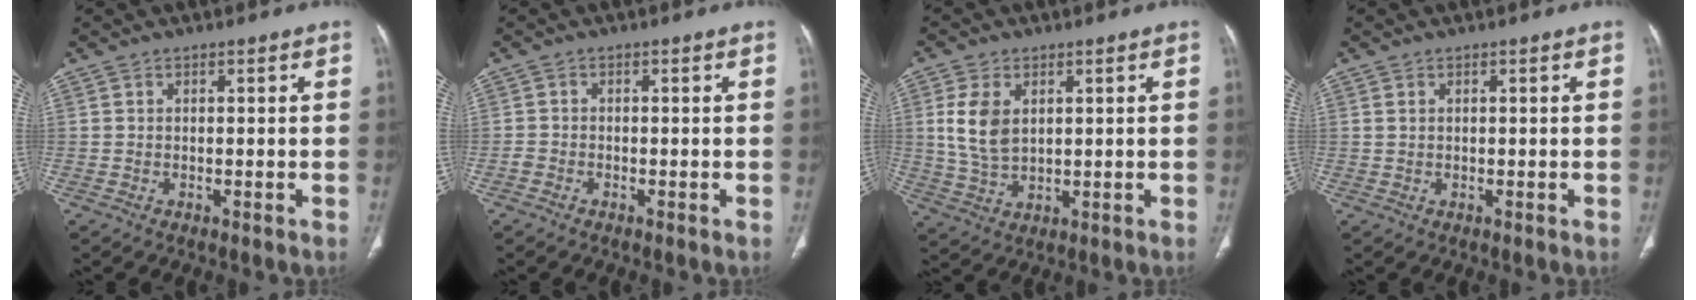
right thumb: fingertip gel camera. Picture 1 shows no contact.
{"total": 1.3, "force": [-0.9, 0.8, 0.5], "torque": [-0.011, 0.005, -0.022]}
{"total": 7.7, "force": [2.0, 4.8, 5.7], "torque": [-0.109, -0.006, 0.048]}
{"total": 0.5, "force": [0.3, 0.3, 0.3], "torque": [-0.007, 0.002, 0.007]}